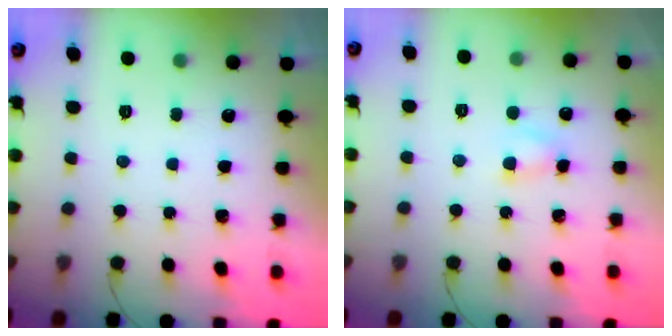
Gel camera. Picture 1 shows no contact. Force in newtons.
{"total": 3.4, "press": 3.2, "slide": 1.1}